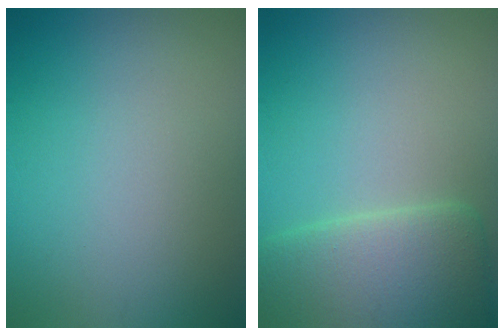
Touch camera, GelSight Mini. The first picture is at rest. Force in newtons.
{"total": 6.9, "press": 6.9, "slide": 0.2}